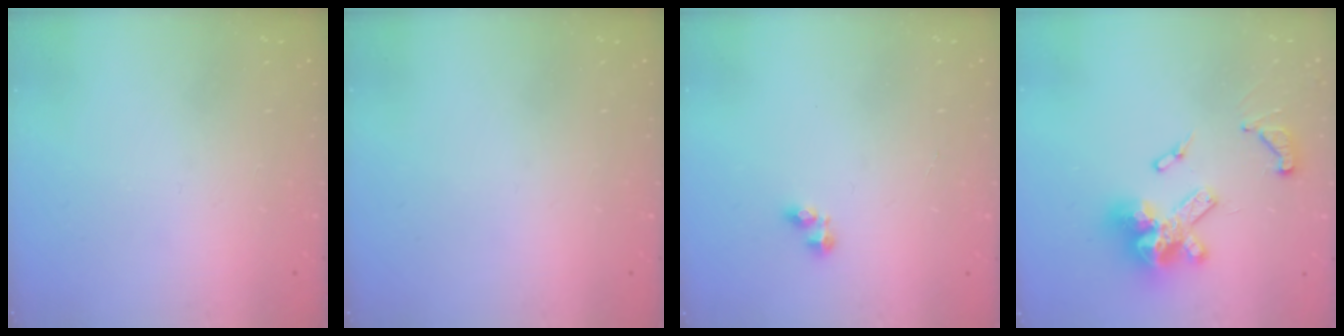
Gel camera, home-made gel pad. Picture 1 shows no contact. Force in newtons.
{"total": 0.0}
{"total": 2.1, "press": 2.1, "slide": 0.3}
{"total": 17.4, "press": 17.2, "slide": 2.4}